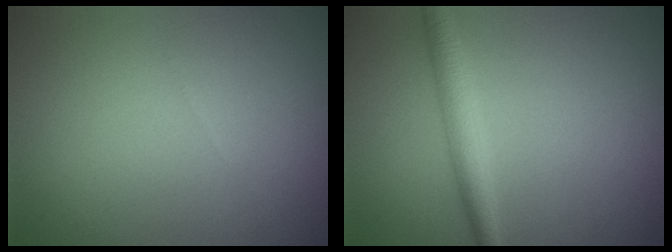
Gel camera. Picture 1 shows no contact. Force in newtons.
{"total": 2.4, "press": 2.4, "slide": 0.1}